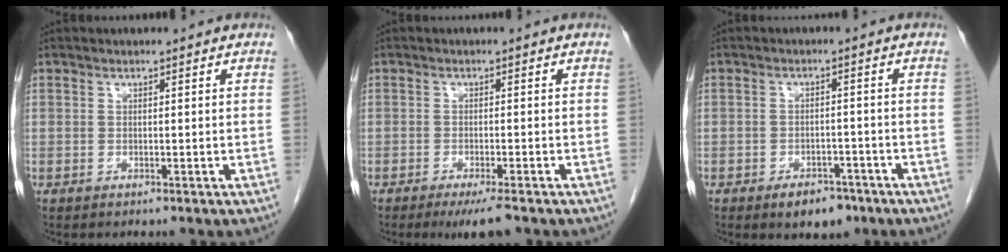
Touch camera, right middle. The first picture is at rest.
{"total": 4.5, "force": [-3.3, 0.4, 3.1], "torque": [-0.042, -0.010, -0.049]}
{"total": 5.0, "force": [-3.3, 2.6, 2.6], "torque": [-0.035, 0.003, -0.042]}